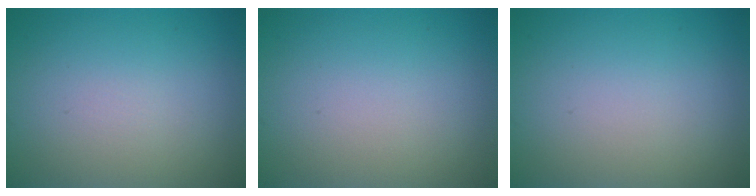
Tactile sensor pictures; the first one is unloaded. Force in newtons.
{"total": 0.0}
{"total": 0.0}